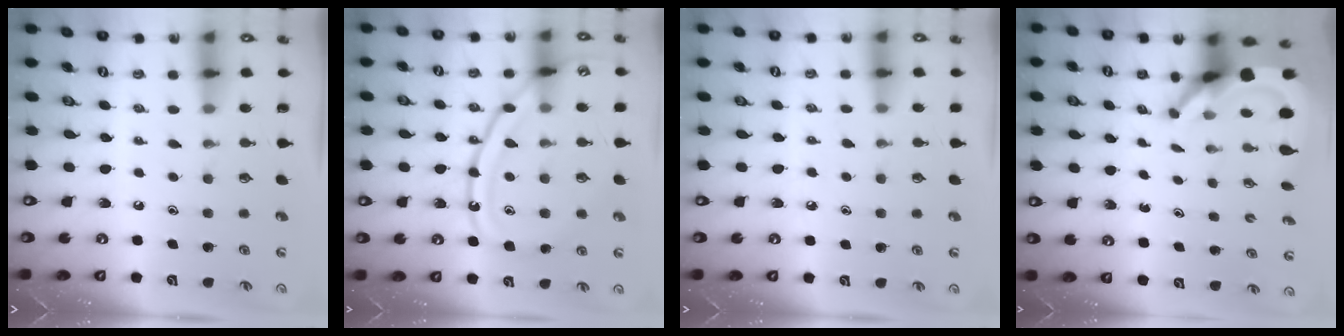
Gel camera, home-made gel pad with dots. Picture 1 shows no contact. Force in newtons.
{"total": 15.7, "press": 15.7, "slide": 1.2}
{"total": 4.9, "press": 4.9, "slide": 0.7}
{"total": 6.7, "press": 6.6, "slide": 0.8}